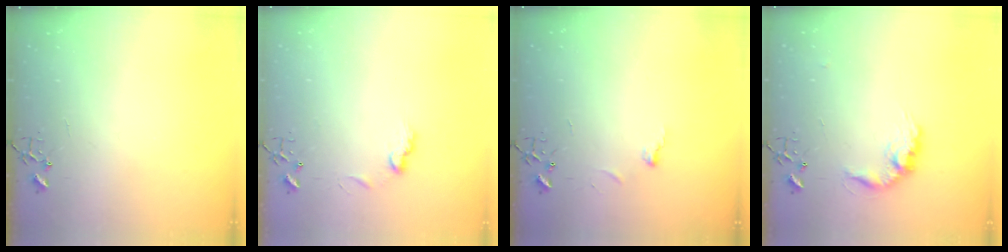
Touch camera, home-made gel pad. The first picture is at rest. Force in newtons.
{"total": 7.6, "press": 7.6, "slide": 0.7}
{"total": 3.4, "press": 3.4, "slide": 0.4}
{"total": 11.9, "press": 11.9, "slide": 0.7}